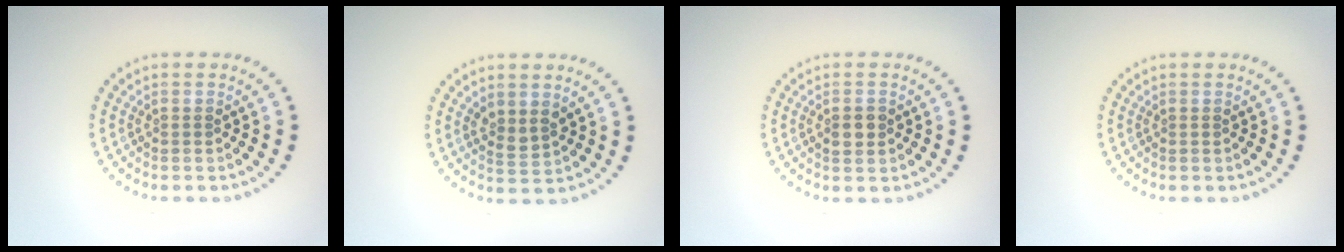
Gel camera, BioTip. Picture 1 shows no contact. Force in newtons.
{"total": 1.6, "press": 1.4, "slide": 0.8}
{"total": 2.1, "press": 2.1, "slide": 0.1}
{"total": 0.0}